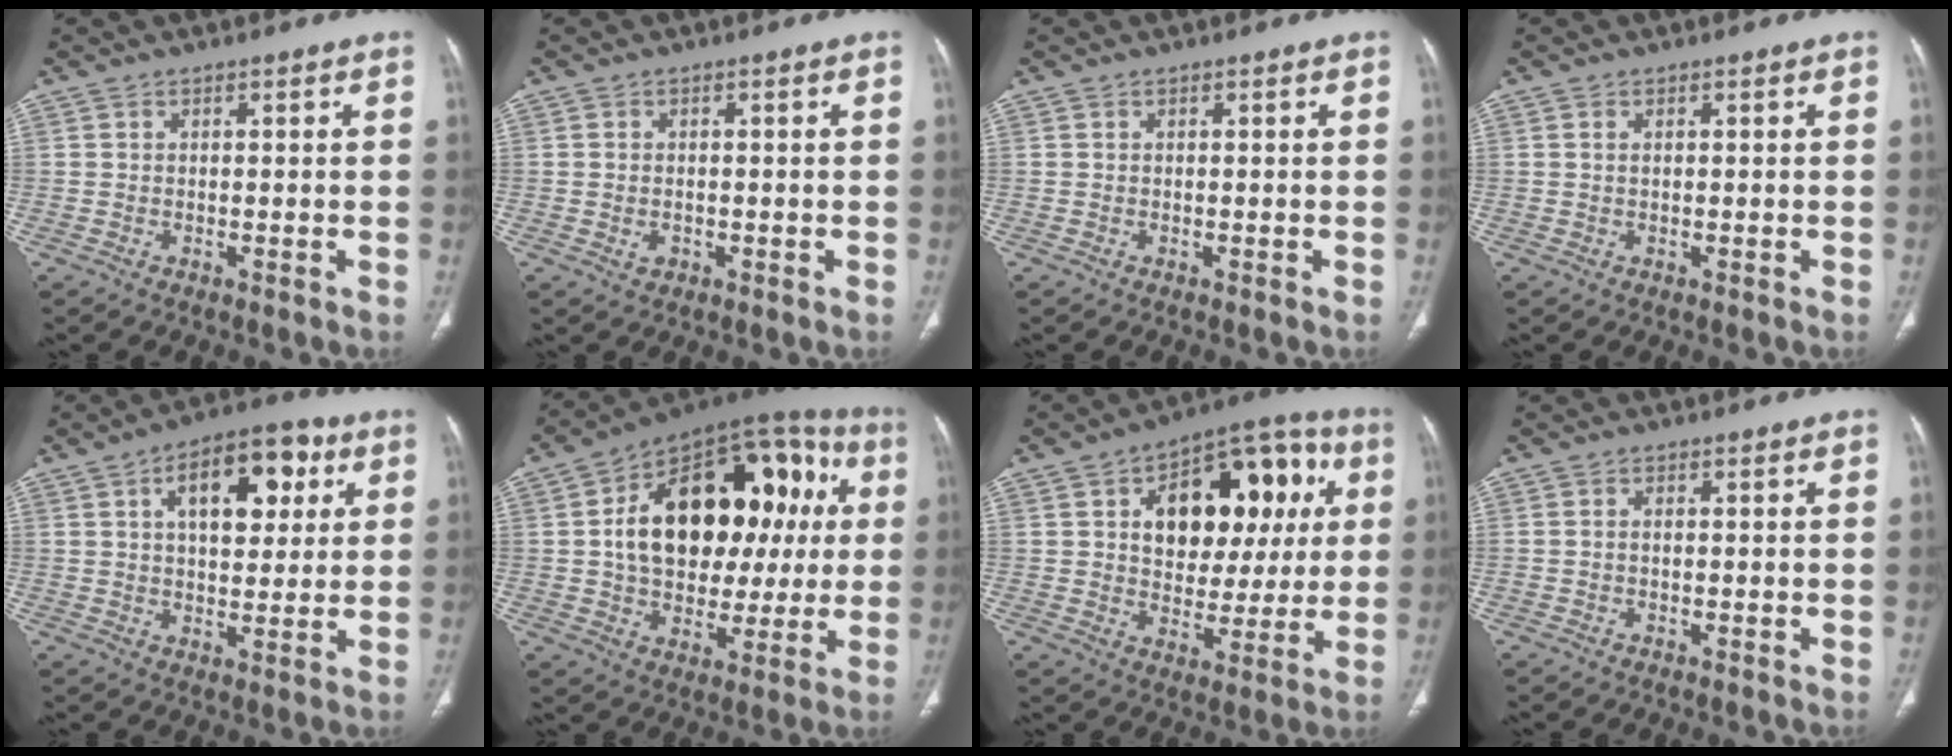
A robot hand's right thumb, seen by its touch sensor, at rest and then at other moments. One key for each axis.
{"total": 1.8, "fx": -0.4, "fy": 1.5, "fz": 1.0, "tx": -0.016, "ty": 0.004, "tz": -0.001}
{"total": 0.0}
{"total": 0.6, "fx": 0.2, "fy": 0.3, "fz": 0.5, "tx": -0.014, "ty": 0.004, "tz": 0.004}
{"total": 14.2, "fx": 4.9, "fy": 7.6, "fz": 11.0, "tx": -0.123, "ty": 0.006, "tz": 0.069}
{"total": 28.1, "fx": 4.0, "fy": 17.6, "fz": 21.5, "tx": -0.299, "ty": 0.040, "tz": 0.062}
{"total": 21.5, "fx": 5.5, "fy": 13.2, "fz": 16.1, "tx": -0.170, "ty": 0.021, "tz": 0.081}
{"total": 0.7, "fx": -0.1, "fy": 0.5, "fz": 0.5, "tx": -0.012, "ty": 0.001, "tz": -0.002}